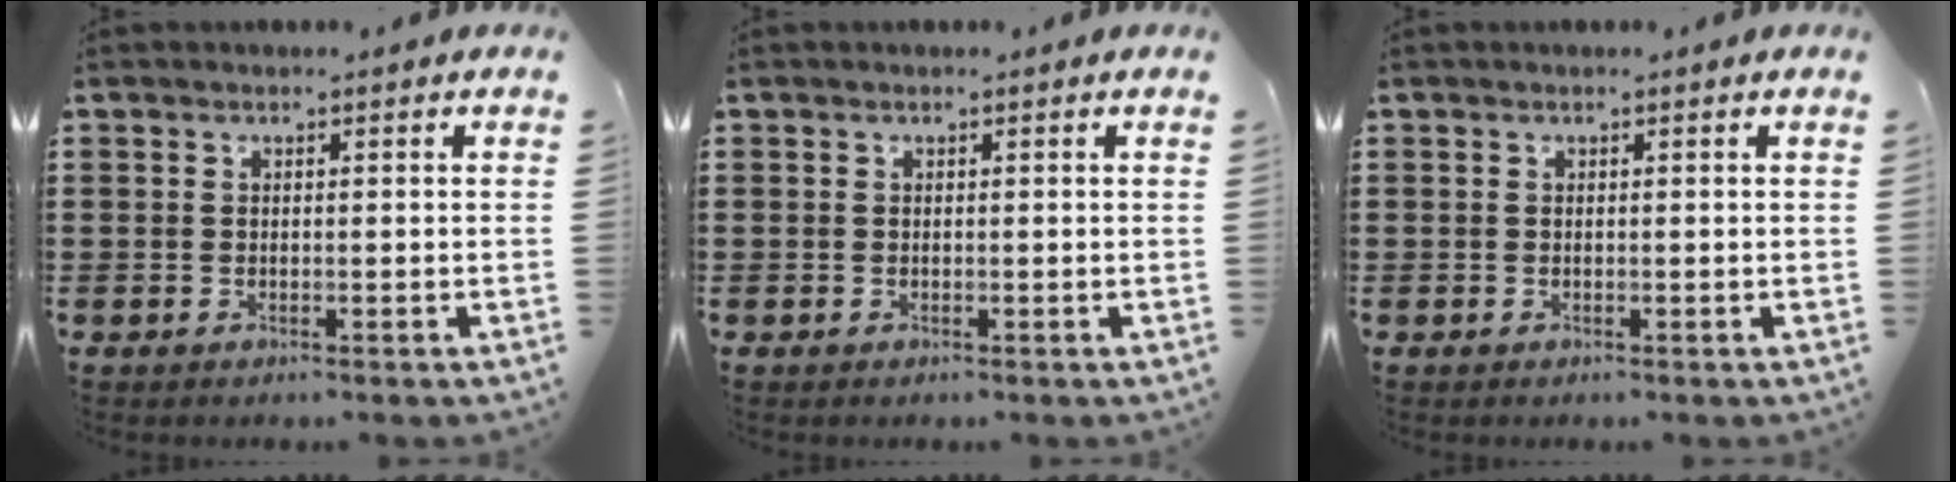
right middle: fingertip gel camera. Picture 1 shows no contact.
{"total": 0.0}
{"total": 0.0}